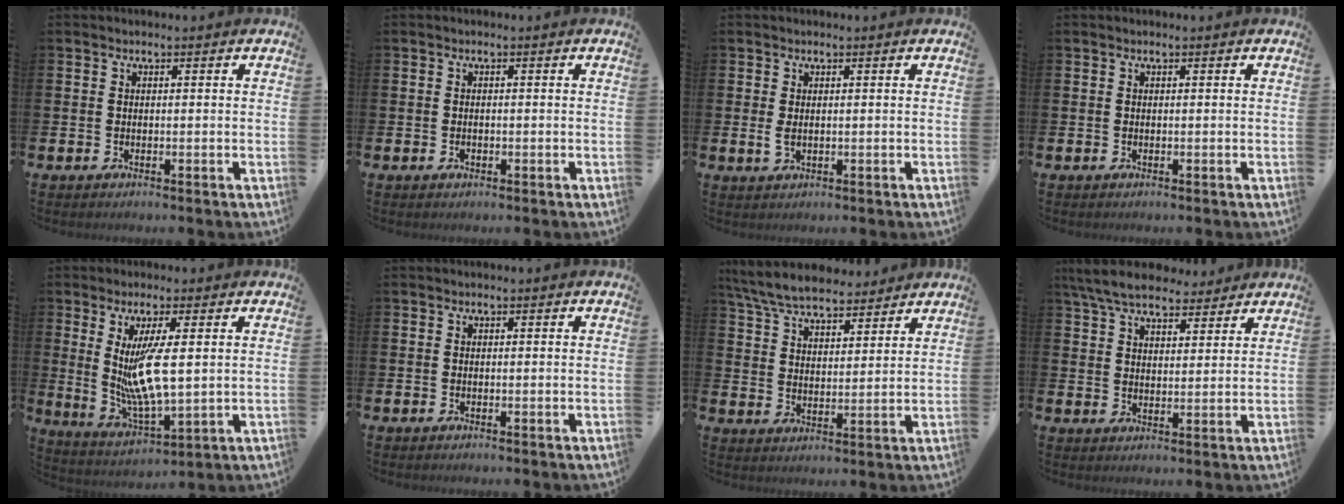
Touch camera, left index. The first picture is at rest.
{"total": 0.7, "force": [-0.2, 0.4, 0.5], "torque": [-0.005, 0.000, -0.006]}
{"total": 1.5, "force": [0.5, 0.6, 1.3], "torque": [-0.019, 0.000, 0.006]}
{"total": 0.0}
{"total": 8.5, "force": [2.4, 1.6, 8.0], "torque": [-0.176, -0.012, 0.039]}
{"total": 0.0}
{"total": 7.2, "force": [6.8, 1.7, 1.9], "torque": [-0.068, -0.027, 0.125]}
{"total": 6.9, "force": [6.4, 1.9, 2.0], "torque": [-0.058, -0.021, 0.118]}